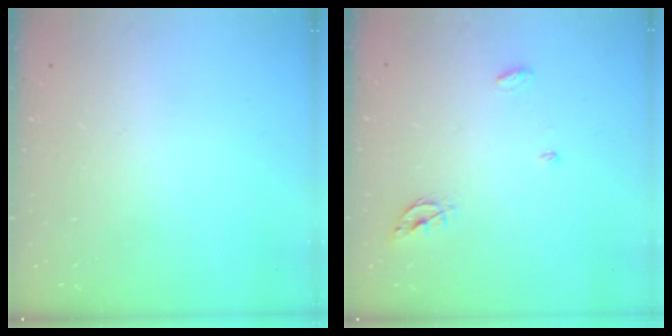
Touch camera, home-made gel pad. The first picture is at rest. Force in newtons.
{"total": 5.1, "press": 5.1, "slide": 0.6}